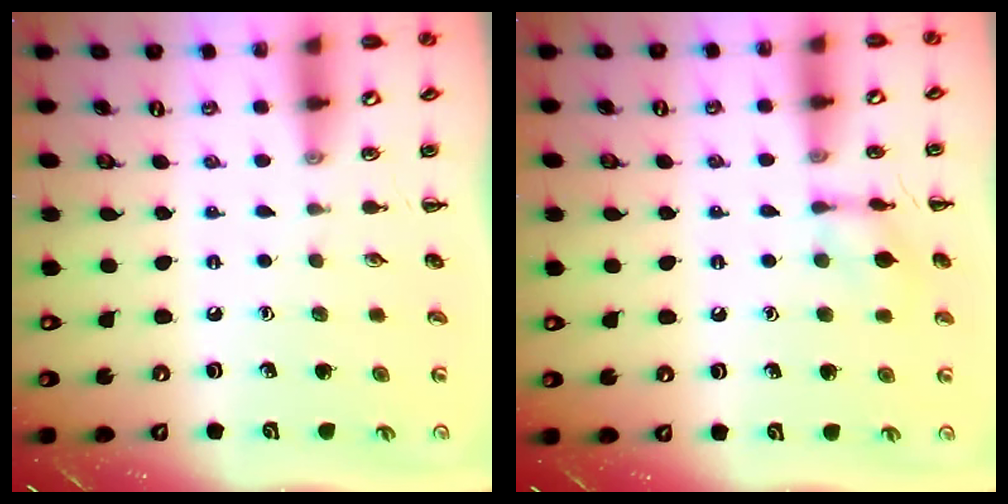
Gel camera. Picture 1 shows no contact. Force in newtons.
{"total": 7.9, "press": 7.8, "slide": 1.0}